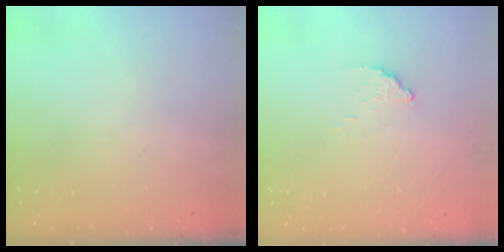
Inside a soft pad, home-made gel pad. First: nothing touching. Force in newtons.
{"total": 2.8, "press": 2.8, "slide": 0.1}